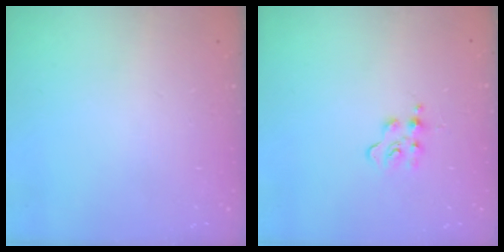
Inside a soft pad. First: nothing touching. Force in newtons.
{"total": 5.6, "press": 5.6, "slide": 0.6}